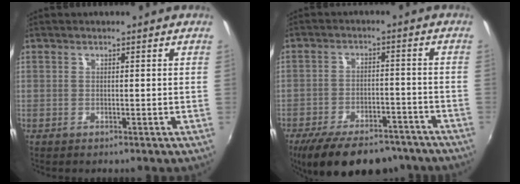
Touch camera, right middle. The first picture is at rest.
{"total": 18.3, "force": [-14.2, 7.4, 8.9], "torque": [-0.178, -0.015, -0.199]}